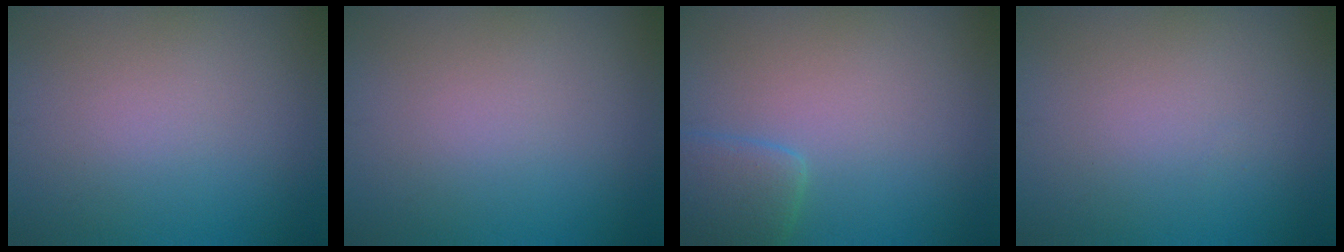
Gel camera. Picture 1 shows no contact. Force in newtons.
{"total": 0.0}
{"total": 2.6, "press": 2.6, "slide": 0.2}
{"total": 0.0}